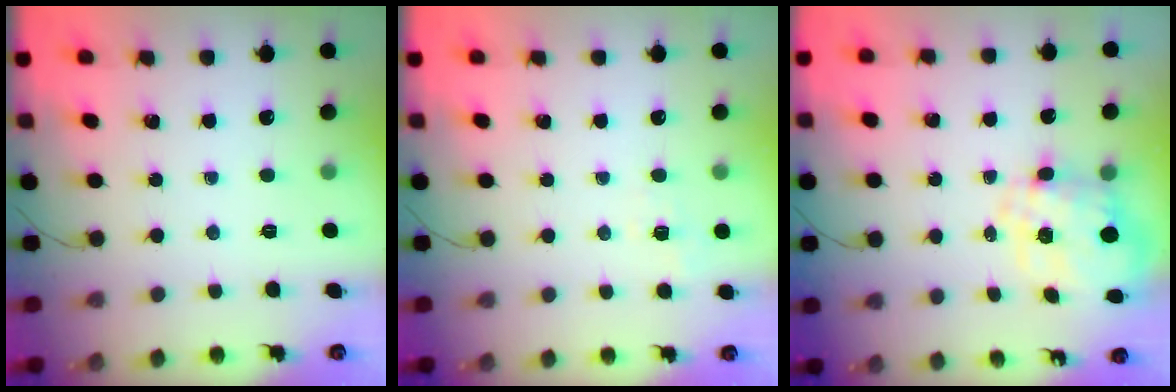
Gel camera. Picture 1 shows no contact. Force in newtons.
{"total": 2.6, "press": 2.1, "slide": 1.6}
{"total": 3.7, "press": 3.2, "slide": 1.9}